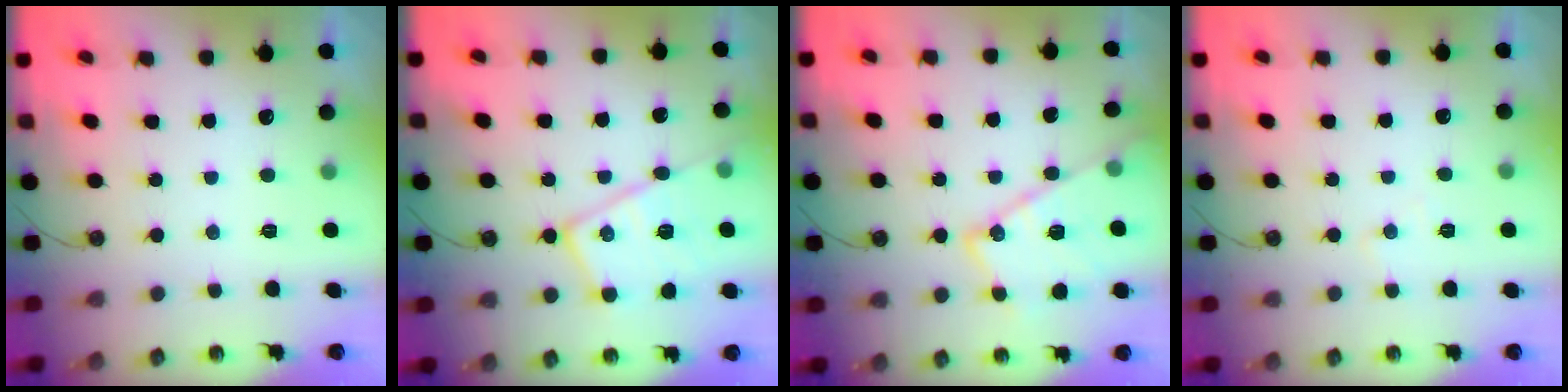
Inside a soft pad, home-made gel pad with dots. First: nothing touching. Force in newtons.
{"total": 17.3, "press": 17.2, "slide": 1.4}
{"total": 15.5, "press": 15.5, "slide": 0.7}
{"total": 5.4, "press": 5.3, "slide": 0.9}